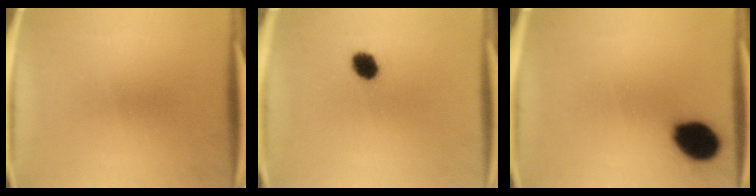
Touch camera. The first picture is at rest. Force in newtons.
{"total": 5.1}
{"total": 11.6}